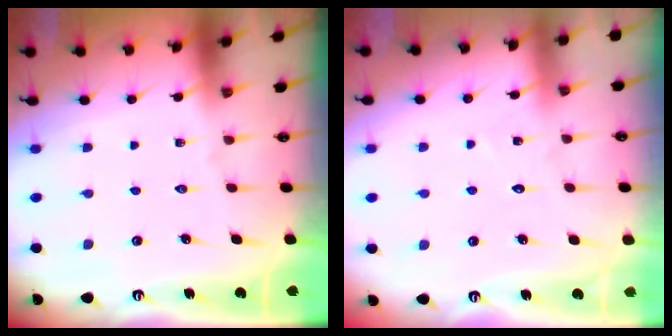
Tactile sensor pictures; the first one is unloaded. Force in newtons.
{"total": 4.7, "press": 4.7, "slide": 0.5}